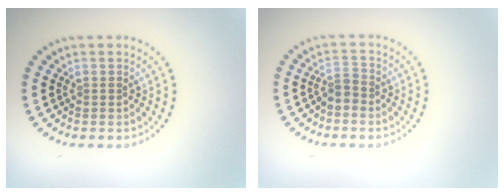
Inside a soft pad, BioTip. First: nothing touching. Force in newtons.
{"total": 1.7, "press": 1.2, "slide": 1.1}